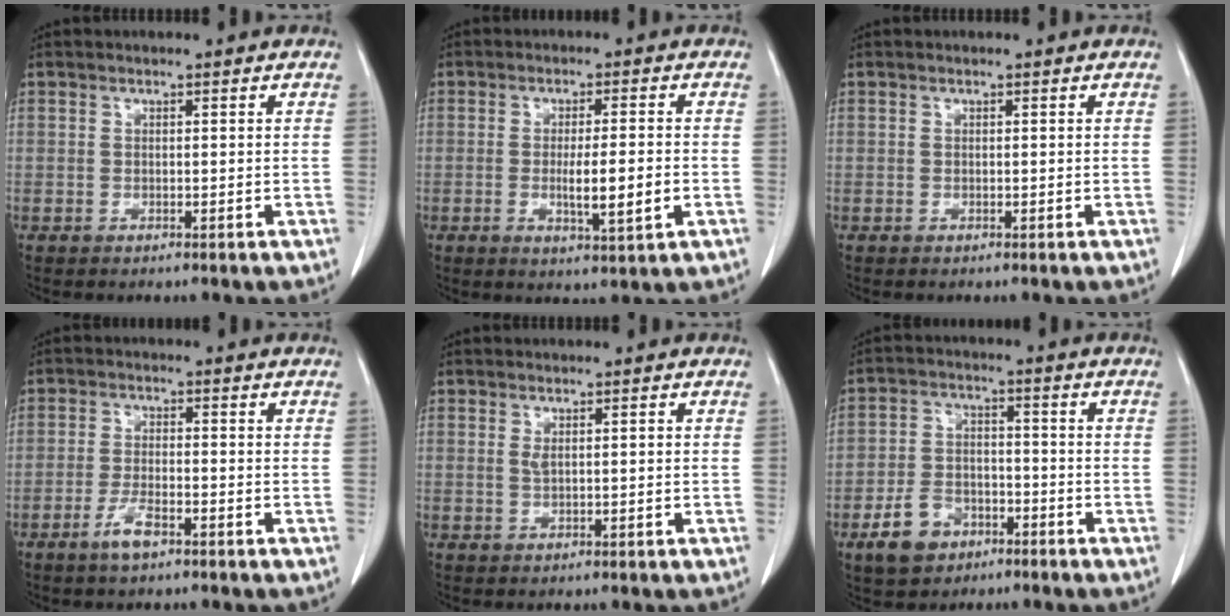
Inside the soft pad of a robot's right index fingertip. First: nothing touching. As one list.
[{"total": 6.2, "force": [-1.3, 0.4, 6.1], "torque": [-0.100, -0.011, -0.019]}, {"total": 0.0}, {"total": 3.8, "force": [-2.5, 0.7, 2.8], "torque": [-0.059, -0.002, -0.047]}, {"total": 1.3, "force": [0.3, 0.3, 1.2], "torque": [-0.026, 0.003, 0.010]}, {"total": 7.4, "force": [-4.3, 4.9, 3.5], "torque": [-0.079, 0.010, -0.070]}]